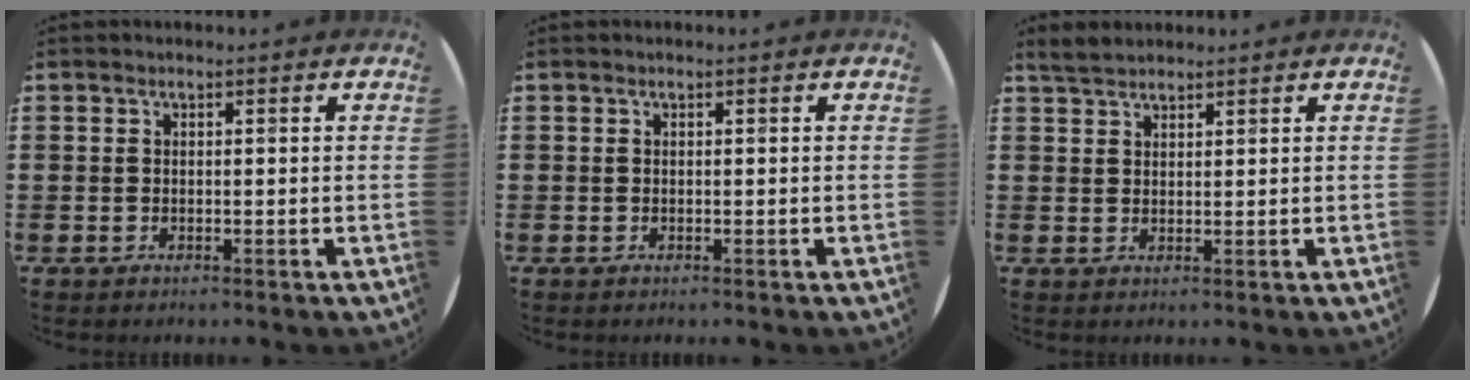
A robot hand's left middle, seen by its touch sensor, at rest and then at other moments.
{"total": 0.0}
{"total": 2.5, "force": [2.3, 0.7, 0.6], "torque": [-0.015, 0.005, 0.045]}